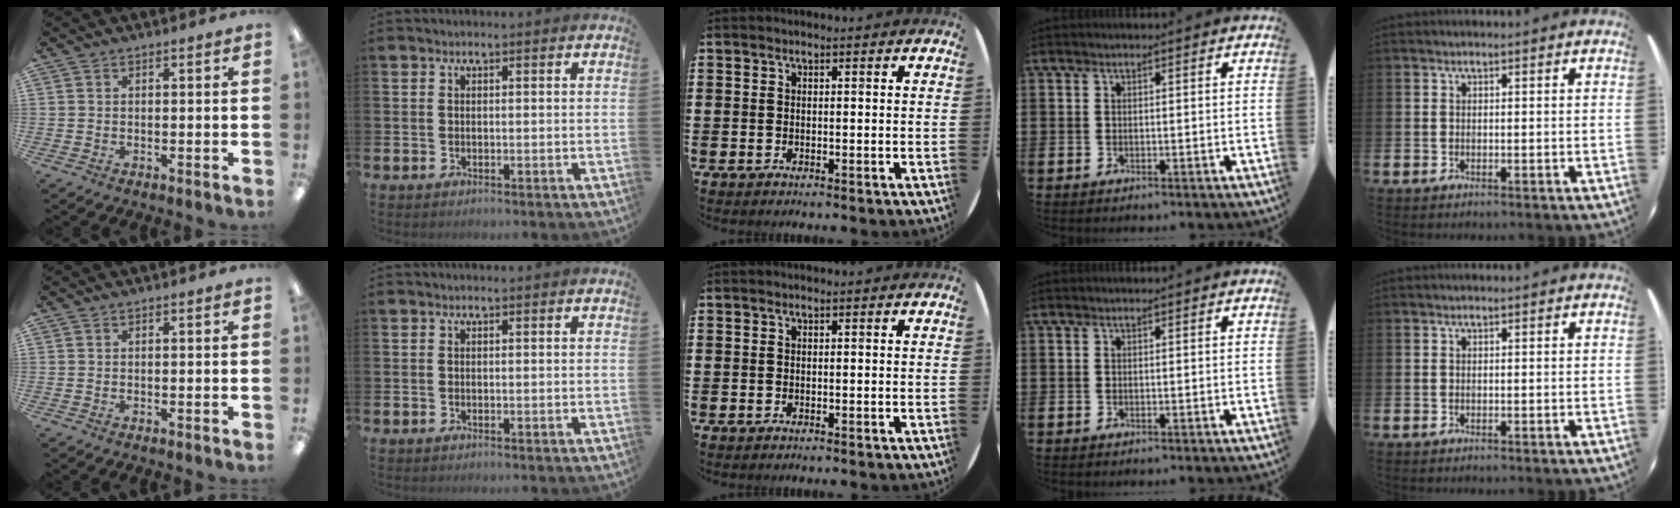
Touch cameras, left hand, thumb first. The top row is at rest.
{}